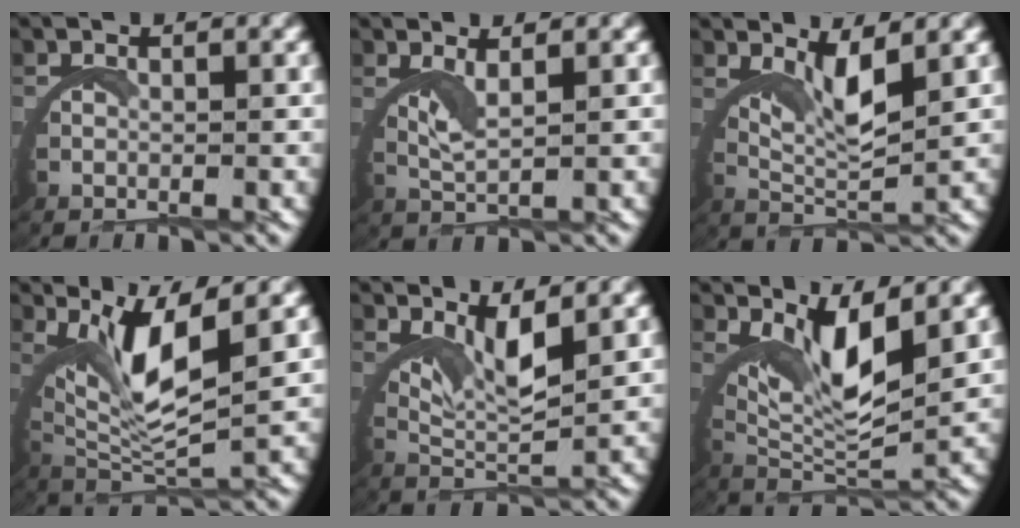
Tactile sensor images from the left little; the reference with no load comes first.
{"total": 2.8, "force": [1.9, 0.0, 2.1], "torque": [-0.046, -0.004, 0.038]}
{"total": 4.6, "force": [2.9, 0.8, 3.5], "torque": [-0.067, -0.010, 0.052]}
{"total": 8.0, "force": [3.1, 3.0, 6.7], "torque": [-0.143, -0.005, 0.058]}
{"total": 5.0, "force": [3.2, 1.2, 3.7], "torque": [-0.075, -0.008, 0.057]}
{"total": 7.1, "force": [3.3, 2.6, 5.7], "torque": [-0.113, -0.008, 0.061]}